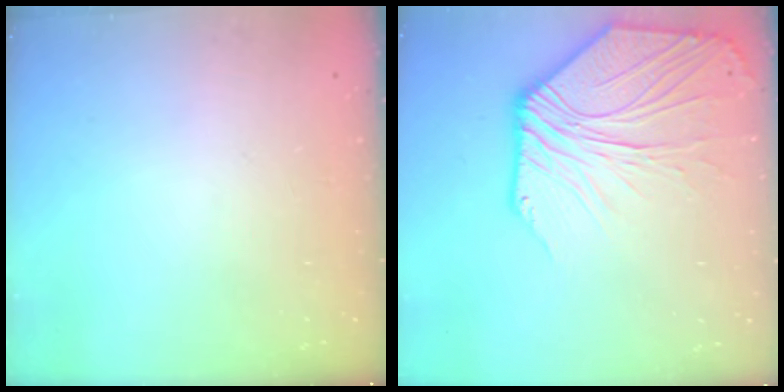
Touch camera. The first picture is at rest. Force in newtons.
{"total": 10.9, "press": 10.7, "slide": 2.1}